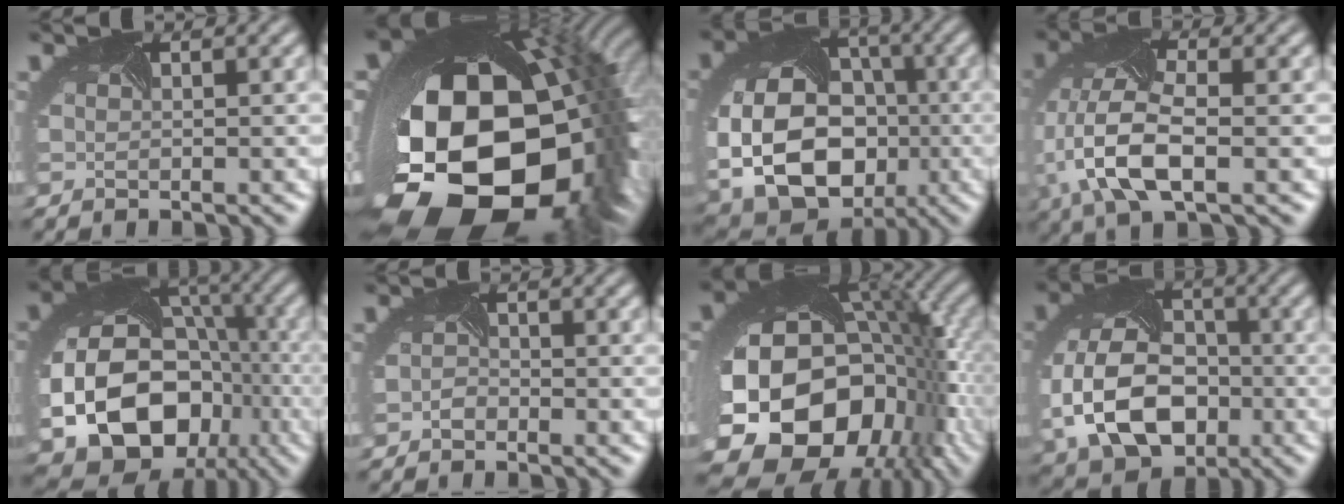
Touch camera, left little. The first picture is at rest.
{"total": 22.8, "force": [-5.0, 14.7, 16.8], "torque": [-0.300, -0.109, -0.053]}
{"total": 16.2, "force": [-2.8, 12.6, 9.8], "torque": [-0.185, -0.030, -0.050]}
{"total": 8.7, "force": [-2.2, 4.3, 7.2], "torque": [-0.172, -0.009, -0.047]}
{"total": 19.0, "force": [-5.7, 15.3, 9.7], "torque": [-0.183, -0.049, -0.086]}
{"total": 1.0, "force": [-0.9, 0.4, 0.1], "torque": [-0.009, -0.004, -0.017]}
{"total": 18.7, "force": [-4.5, 13.3, 12.3], "torque": [-0.248, -0.047, -0.060]}
{"total": 11.3, "force": [-2.8, 7.9, 7.6], "torque": [-0.172, -0.027, -0.051]}